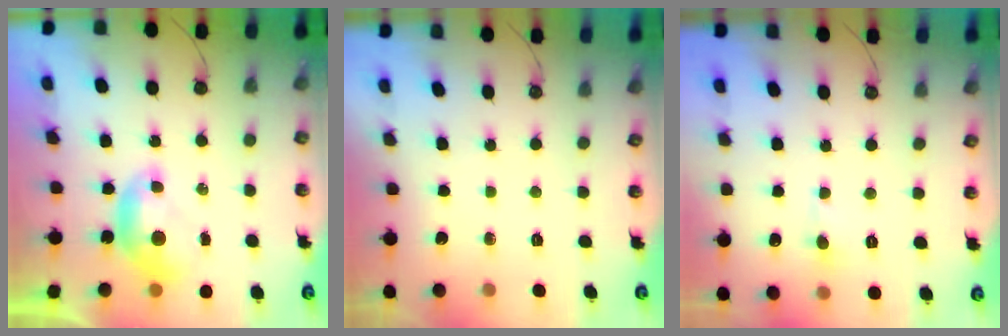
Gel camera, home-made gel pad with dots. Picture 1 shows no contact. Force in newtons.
{"total": 0.0}
{"total": 1.9, "press": 1.8, "slide": 0.6}